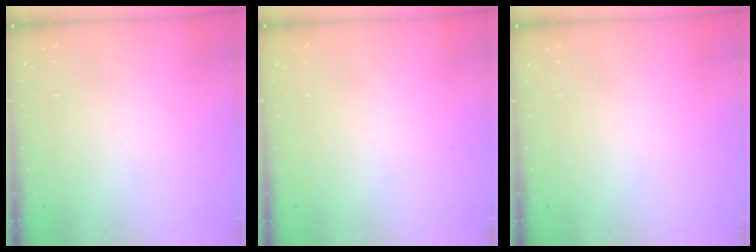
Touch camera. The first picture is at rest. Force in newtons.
{"total": 0.0}
{"total": 0.0}